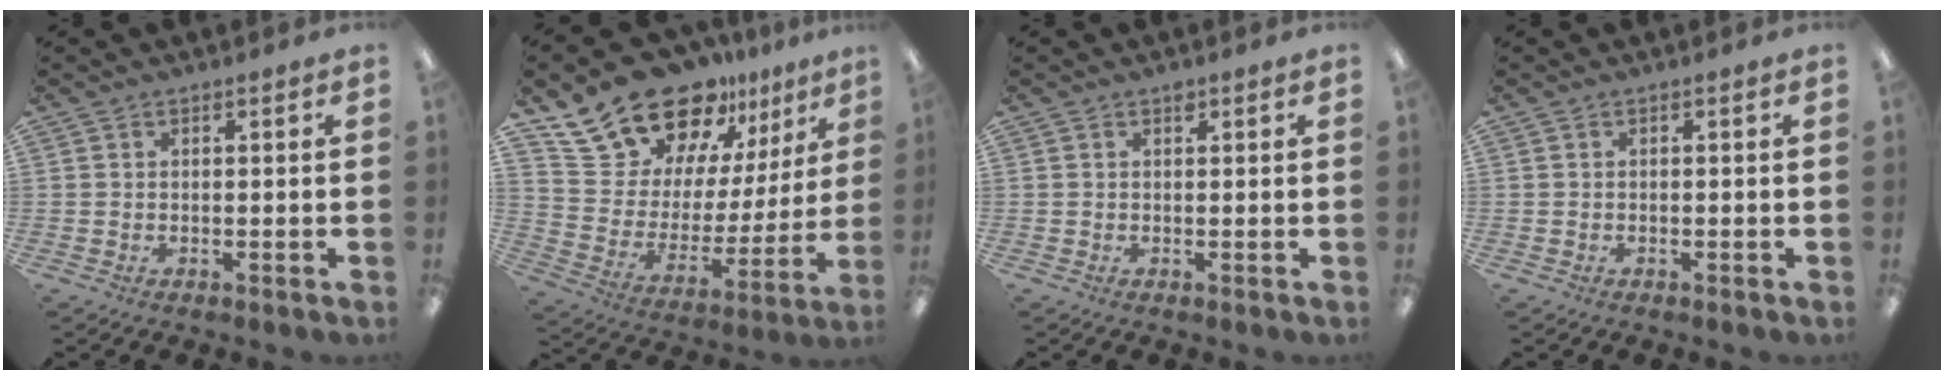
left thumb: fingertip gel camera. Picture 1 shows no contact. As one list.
[{"total": 21.7, "force": [17.7, 10.7, 6.5], "torque": [-0.131, -0.129, 0.332]}, {"total": 0.8, "force": [0.5, 0.3, 0.4], "torque": [-0.001, -0.004, 0.008]}, {"total": 0.0}]